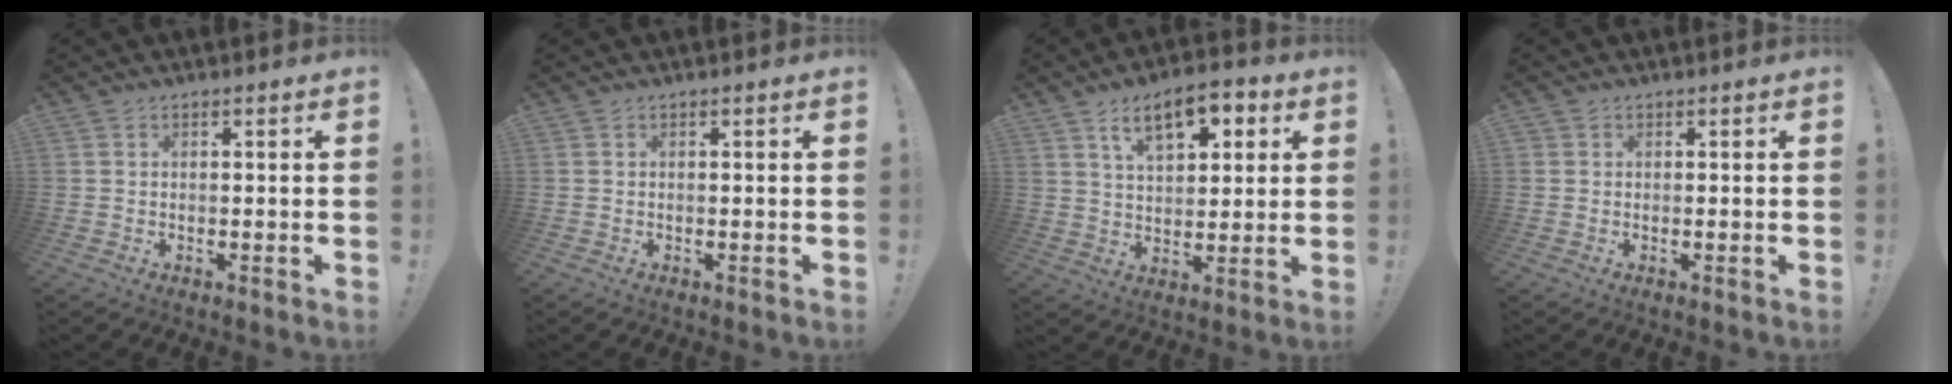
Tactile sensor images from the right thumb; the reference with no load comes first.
{"total": 0.0}
{"total": 12.1, "force": [6.0, 6.3, 8.4], "torque": [-0.126, -0.015, 0.105]}
{"total": 0.5, "force": [0.1, 0.5, 0.2], "torque": [-0.009, 0.003, 0.004]}